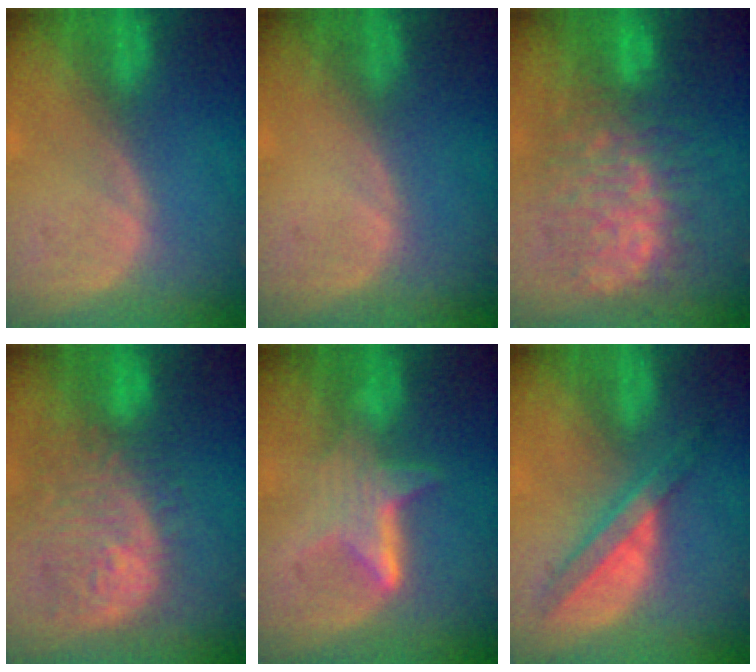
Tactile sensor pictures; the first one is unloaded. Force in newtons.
{"total": 0.0}
{"total": 12.3, "press": 12.2, "slide": 1.3}
{"total": 12.1, "press": 10.8, "slide": 5.5}
{"total": 6.3, "press": 5.8, "slide": 2.6}
{"total": 5.7, "press": 5.6, "slide": 1.3}